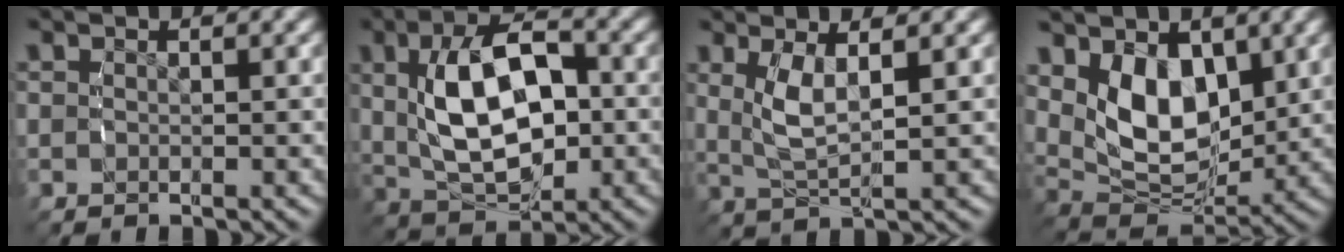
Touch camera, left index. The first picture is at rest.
{"total": 9.2, "force": [-0.2, 5.7, 7.2], "torque": [-0.140, -0.004, 0.001]}
{"total": 3.6, "force": [0.8, 2.0, 2.9], "torque": [-0.092, -0.014, 0.021]}
{"total": 9.1, "force": [1.4, 6.7, 5.9], "torque": [-0.130, -0.020, 0.030]}